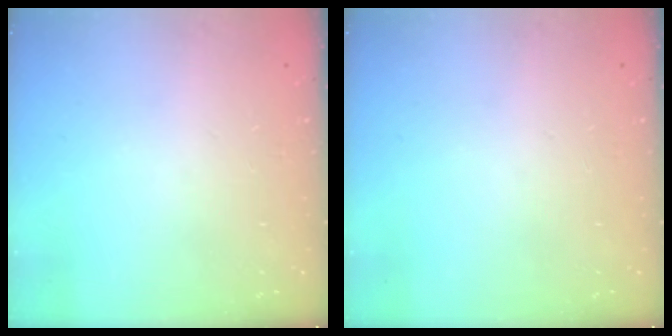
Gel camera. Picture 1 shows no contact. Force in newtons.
{"total": 0.0}